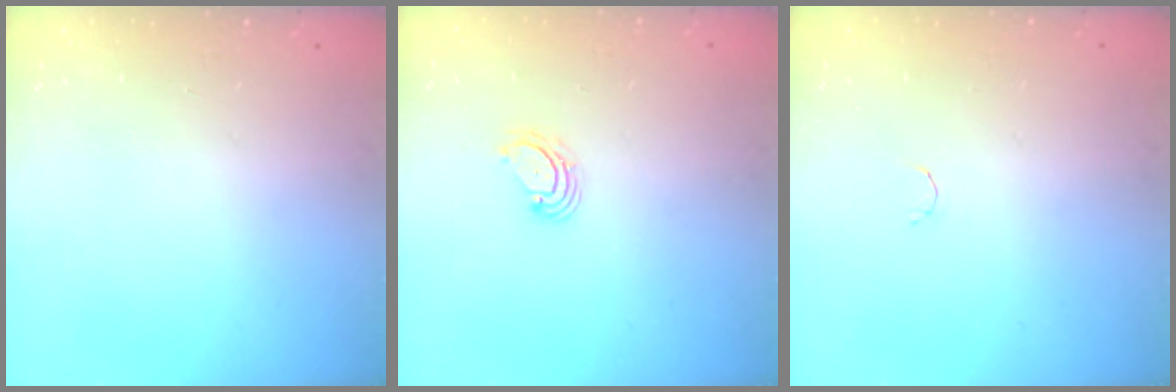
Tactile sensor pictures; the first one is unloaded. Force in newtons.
{"total": 4.0, "press": 4.0, "slide": 0.5}
{"total": 1.8, "press": 1.7, "slide": 0.4}